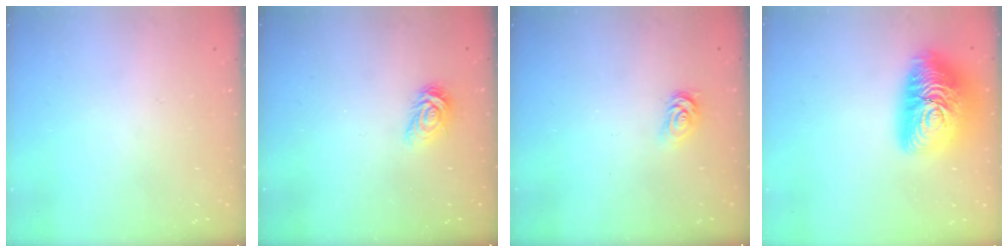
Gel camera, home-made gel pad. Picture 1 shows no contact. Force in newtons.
{"total": 5.1, "press": 5.0, "slide": 0.6}
{"total": 2.6, "press": 2.6, "slide": 0.4}
{"total": 20.7, "press": 20.7, "slide": 1.1}